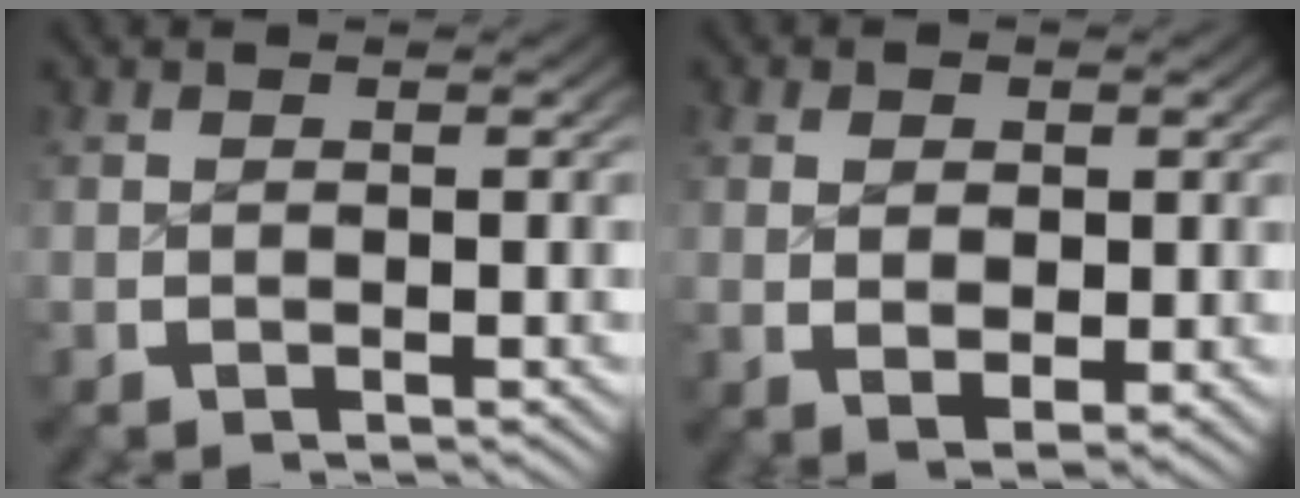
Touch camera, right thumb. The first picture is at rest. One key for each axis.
{"total": 2.7, "fx": 0.3, "fy": 1.7, "fz": 2.1, "tx": -0.041, "ty": -0.015, "tz": 0.017}